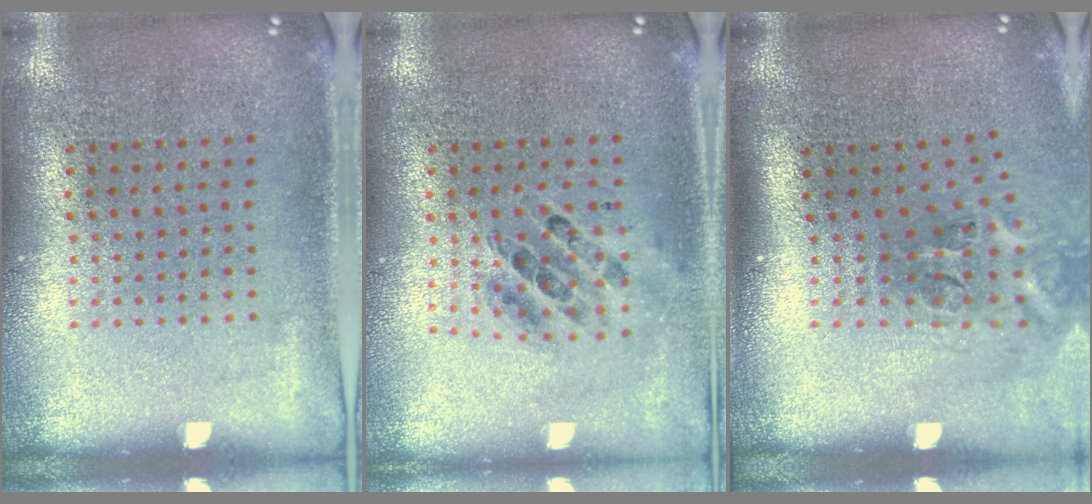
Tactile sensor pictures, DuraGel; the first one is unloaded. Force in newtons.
{"total": 0.7, "press": 0.7, "slide": 0.2}
{"total": 2.3, "press": 1.4, "slide": 1.8}